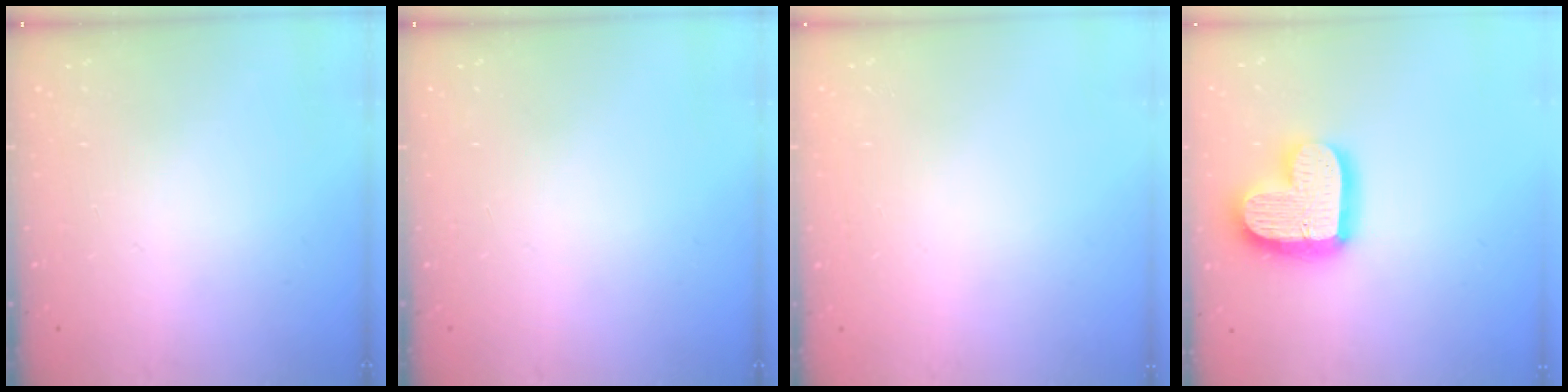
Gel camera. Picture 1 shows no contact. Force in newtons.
{"total": 0.0}
{"total": 0.0}
{"total": 17.8, "press": 17.8, "slide": 1.3}